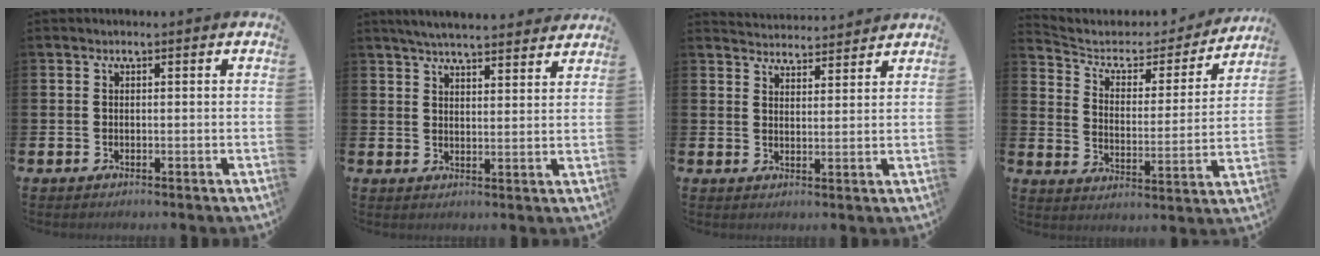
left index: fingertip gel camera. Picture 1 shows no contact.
{"total": 5.4, "force": [5.2, 0.4, 1.2], "torque": [-0.033, -0.024, 0.094]}
{"total": 3.9, "force": [3.9, 0.3, -0.4], "torque": [-0.001, -0.026, 0.071]}
{"total": 5.7, "force": [4.8, 2.6, 1.5], "torque": [-0.055, -0.037, 0.075]}